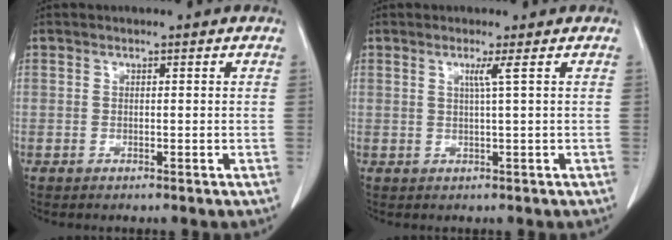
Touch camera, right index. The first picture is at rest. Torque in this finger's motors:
{"motor_torque": [0.06, 0.06, 0.03, 0.03]}